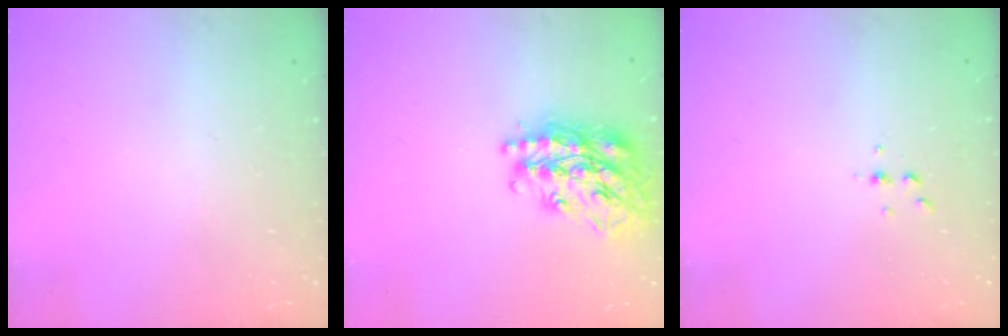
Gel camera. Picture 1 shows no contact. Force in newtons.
{"total": 23.2, "press": 23.2, "slide": 1.8}
{"total": 3.1, "press": 3.1, "slide": 0.5}